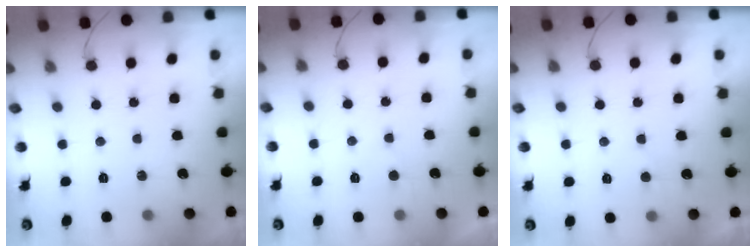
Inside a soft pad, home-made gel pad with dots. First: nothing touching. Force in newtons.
{"total": 2.6, "press": 2.6, "slide": 0.2}
{"total": 2.8, "press": 2.8, "slide": 0.3}